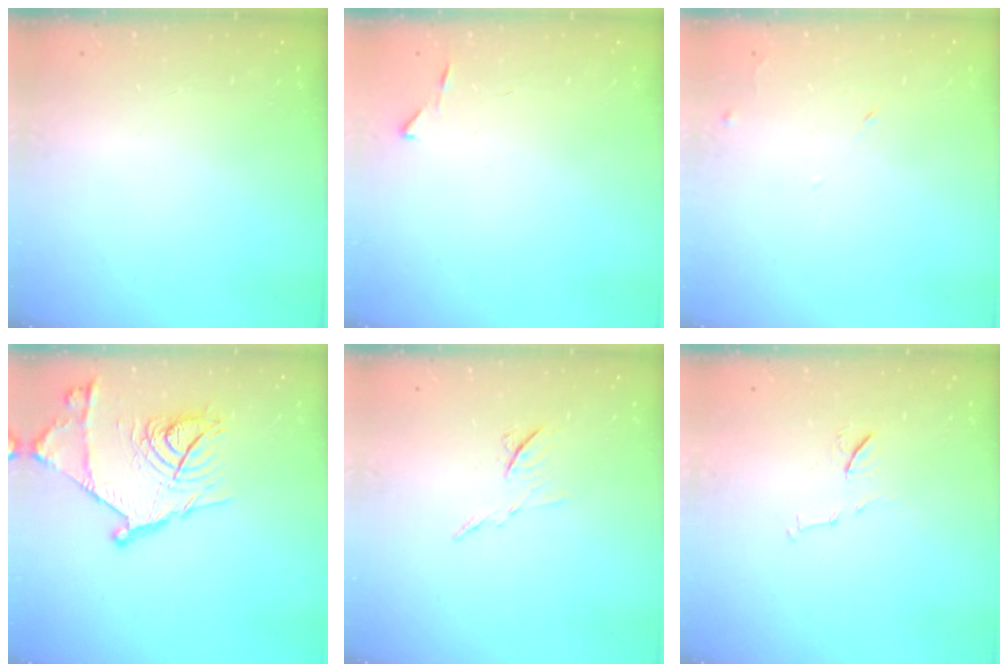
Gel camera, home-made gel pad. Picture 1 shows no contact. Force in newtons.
{"total": 3.1, "press": 3.1, "slide": 0.3}
{"total": 5.5, "press": 5.5, "slide": 0.8}
{"total": 19.6, "press": 19.6, "slide": 0.6}
{"total": 6.8, "press": 6.8, "slide": 0.5}
{"total": 7.4, "press": 7.3, "slide": 0.6}